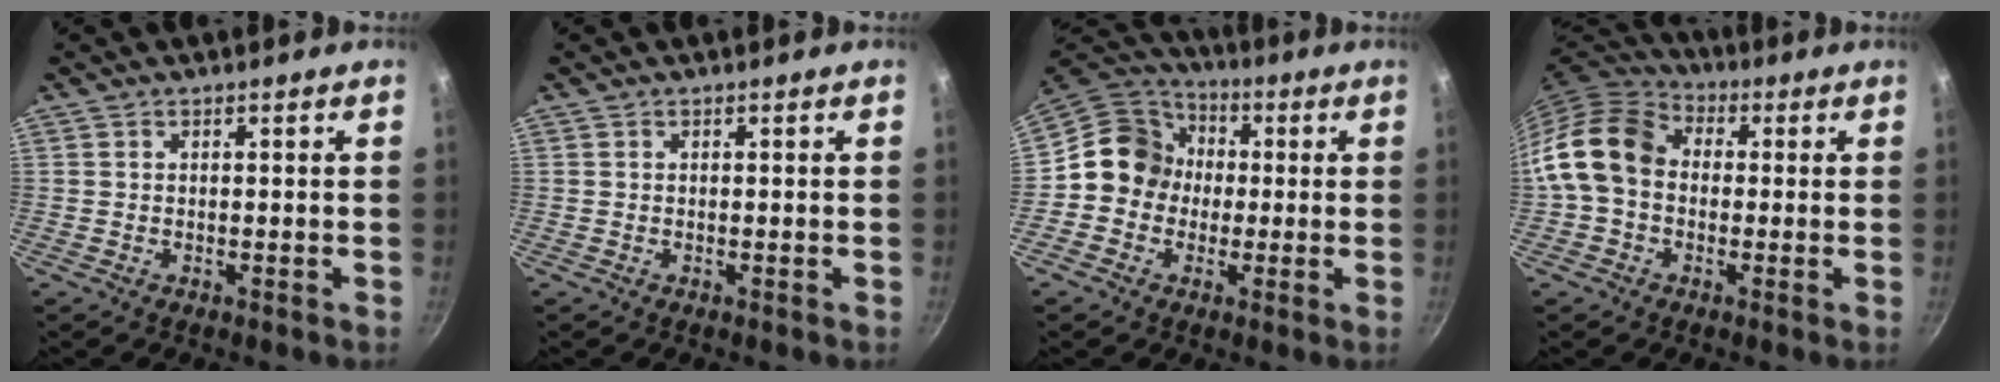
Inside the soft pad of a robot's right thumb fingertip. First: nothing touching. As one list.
[{"total": 0.0}, {"total": 11.5, "force": [-0.1, 10.4, 4.8], "torque": [-0.040, 0.028, -0.024]}, {"total": 12.8, "force": [-0.2, 10.0, 8.1], "torque": [-0.125, 0.030, -0.025]}]